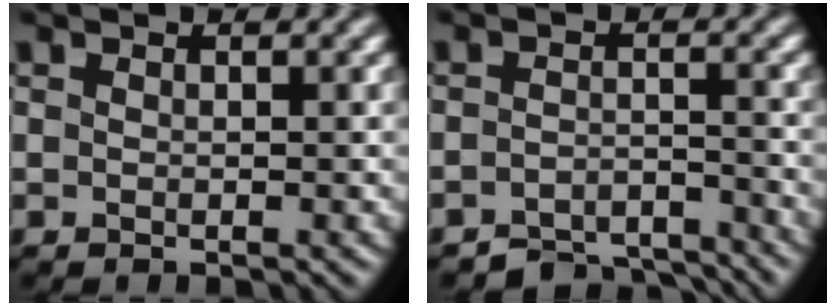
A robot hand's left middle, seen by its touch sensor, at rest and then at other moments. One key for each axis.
{"total": 4.7, "fx": -4.4, "fy": 1.2, "fz": 1.2, "tx": -0.017, "ty": -0.007, "tz": -0.069}